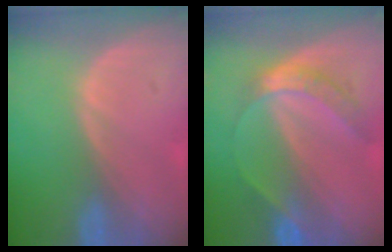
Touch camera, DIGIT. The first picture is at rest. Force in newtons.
{"total": 6.7, "press": 5.5, "slide": 3.9}